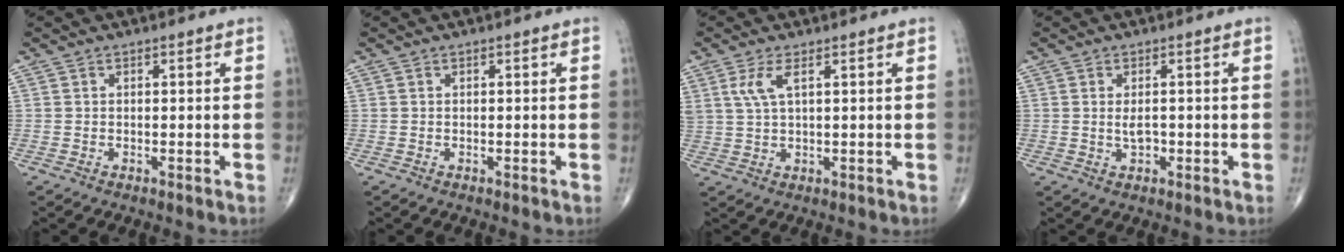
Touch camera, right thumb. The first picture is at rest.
{"total": 0.0}
{"total": 4.1, "force": [1.8, 1.3, 3.5], "torque": [-0.084, -0.003, 0.044]}
{"total": 2.2, "force": [-0.1, 1.2, 1.8], "torque": [-0.029, -0.002, -0.001]}